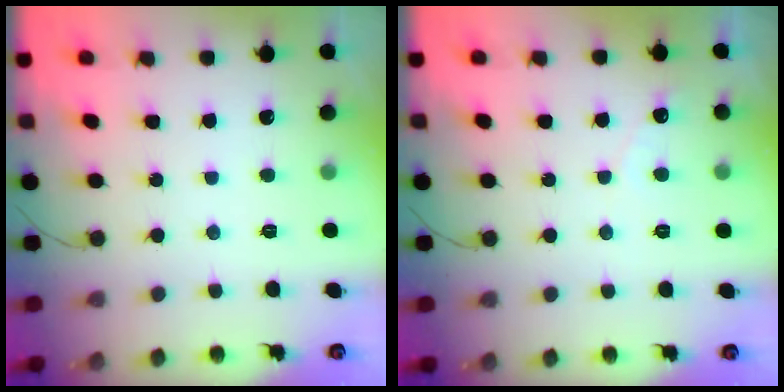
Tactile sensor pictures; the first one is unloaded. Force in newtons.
{"total": 2.9, "press": 2.9, "slide": 0.3}